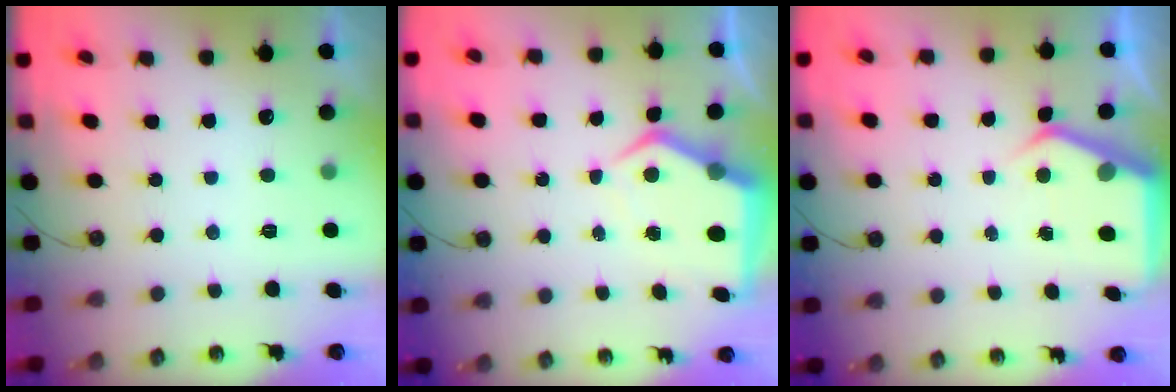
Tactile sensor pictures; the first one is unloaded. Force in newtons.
{"total": 7.4, "press": 7.3, "slide": 1.0}
{"total": 5.3, "press": 5.3, "slide": 0.5}